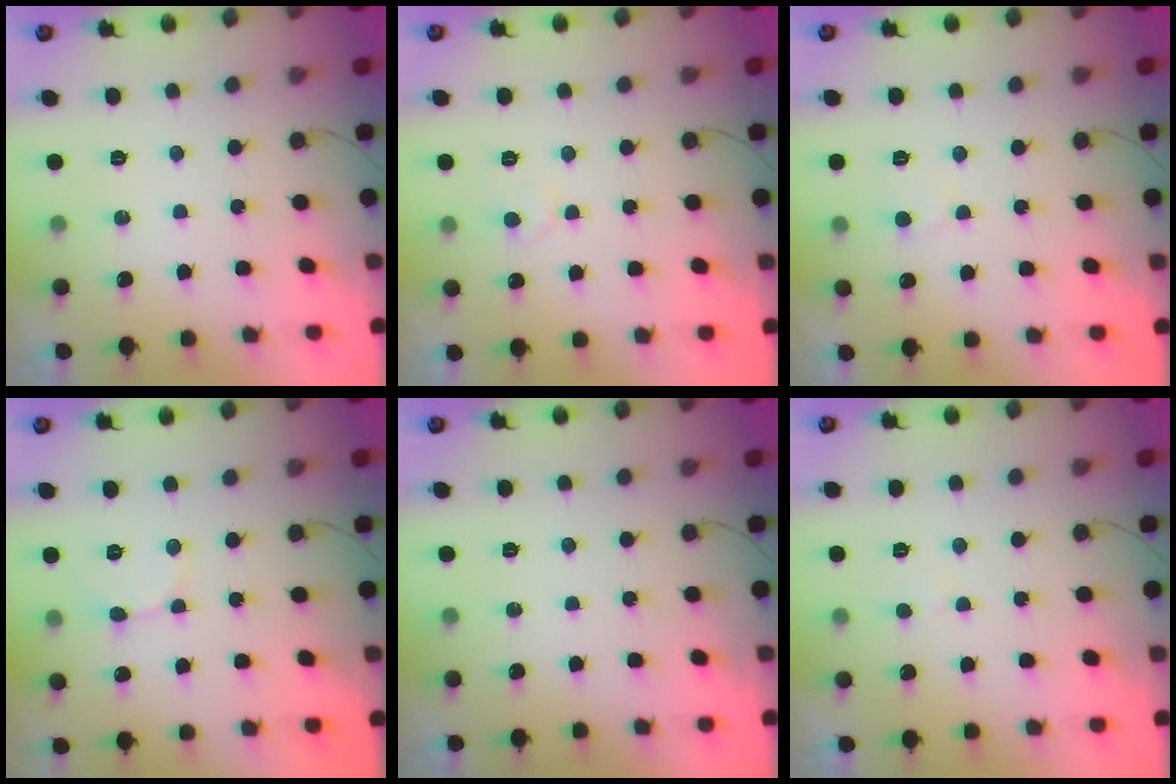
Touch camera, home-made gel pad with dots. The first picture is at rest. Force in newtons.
{"total": 4.6, "press": 4.6, "slide": 0.6}
{"total": 4.3, "press": 4.3, "slide": 0.4}
{"total": 2.4, "press": 2.4, "slide": 0.3}
{"total": 0.0}
{"total": 2.1, "press": 2.1, "slide": 0.2}